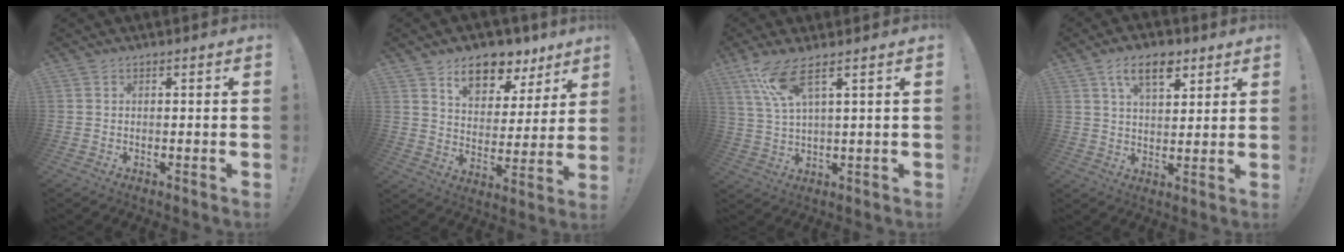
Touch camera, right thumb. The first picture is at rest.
{"total": 12.6, "force": [8.9, 6.9, 5.5], "torque": [-0.077, -0.061, 0.160]}
{"total": 8.2, "force": [4.9, 1.2, 6.5], "torque": [-0.133, -0.016, 0.089]}
{"total": 9.8, "force": [5.4, 4.9, 6.6], "torque": [-0.106, -0.008, 0.097]}